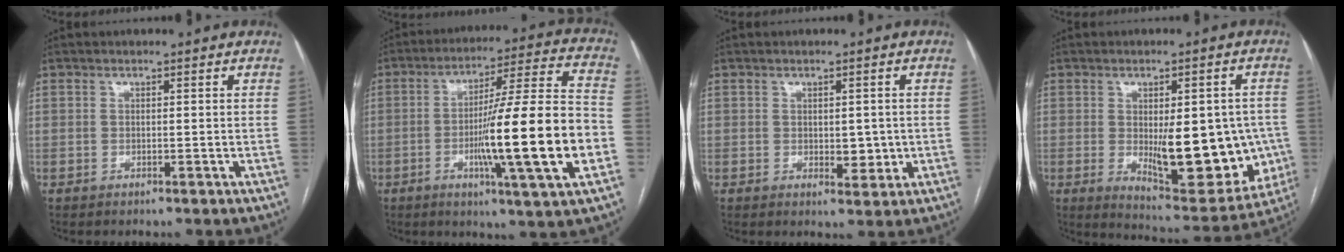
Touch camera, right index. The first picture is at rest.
{"total": 20.2, "force": [-4.7, -0.1, 19.7], "torque": [-0.295, -0.002, -0.075]}
{"total": 3.3, "force": [-0.2, 1.9, 2.7], "torque": [-0.032, -0.003, 0.005]}
{"total": 17.1, "force": [-2.0, 6.3, 15.7], "torque": [-0.195, -0.006, -0.005]}